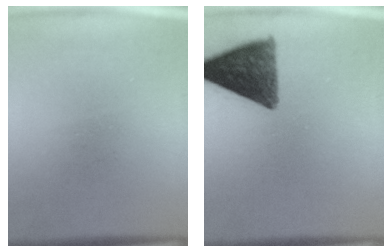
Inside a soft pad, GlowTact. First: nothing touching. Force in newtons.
{"total": 11.2}